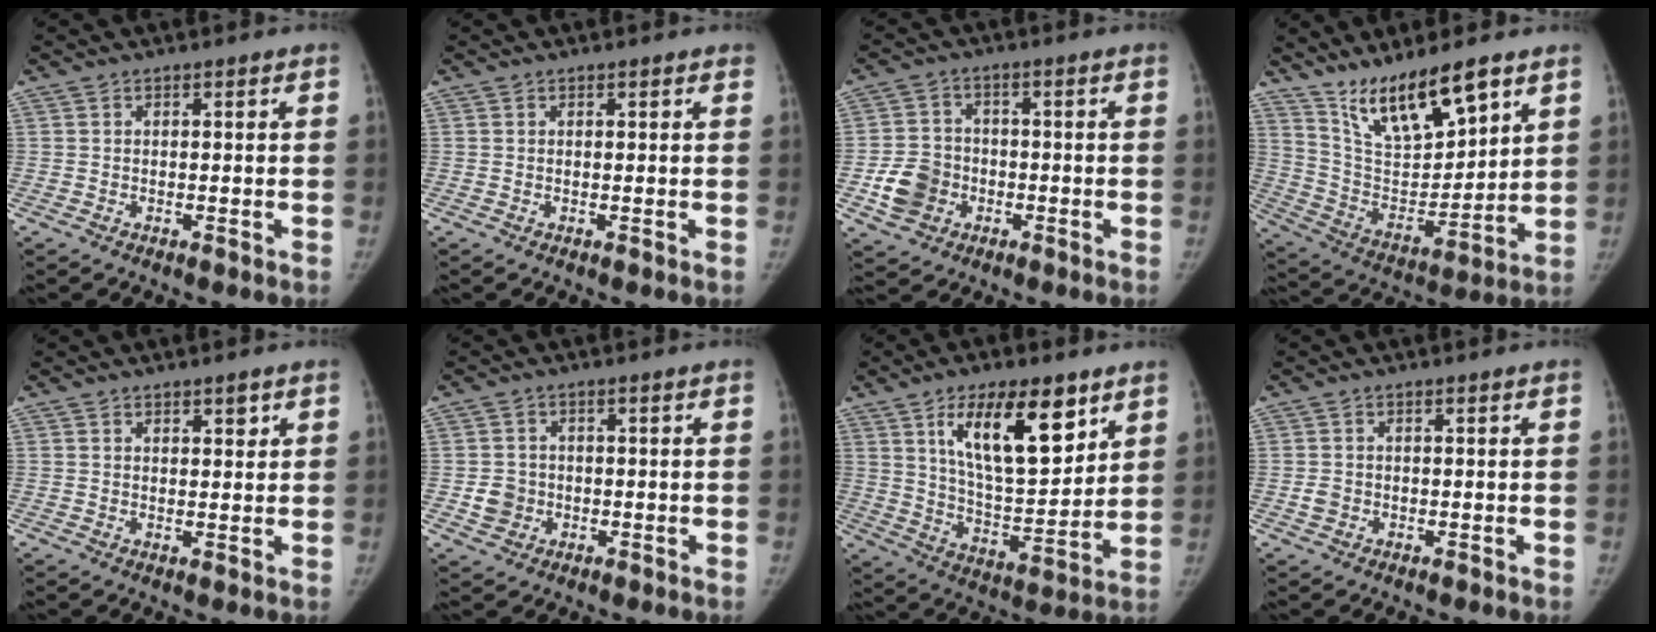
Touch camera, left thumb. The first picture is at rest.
{"total": 0.6, "force": [0.4, 0.2, 0.3], "torque": [-0.003, -0.001, 0.004]}
{"total": 7.7, "force": [-2.4, 6.5, 3.2], "torque": [-0.042, 0.016, -0.042]}
{"total": 15.9, "force": [11.2, 4.7, 10.2], "torque": [-0.148, -0.064, 0.219]}
{"total": 2.3, "force": [1.5, 1.0, 1.4], "torque": [-0.010, -0.009, 0.024]}
{"total": 3.7, "force": [-0.6, 3.5, 1.2], "torque": [-0.005, 0.005, -0.006]}
{"total": 18.2, "force": [9.2, 7.1, 14.0], "torque": [-0.191, -0.049, 0.165]}
{"total": 1.5, "force": [-0.2, 1.3, 0.7], "torque": [-0.013, 0.001, -0.001]}